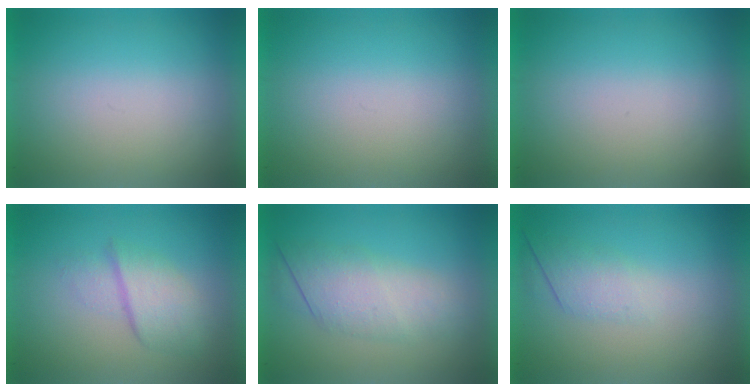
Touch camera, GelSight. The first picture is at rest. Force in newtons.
{"total": 0.0}
{"total": 0.0}
{"total": 2.7}
{"total": 3.1}
{"total": 2.6}